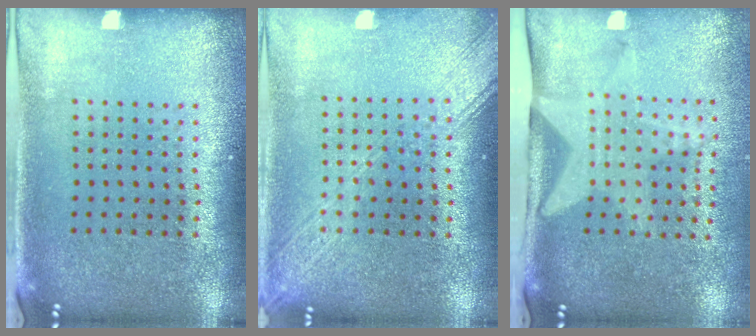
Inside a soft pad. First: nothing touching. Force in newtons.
{"total": 2.0, "press": 2.0, "slide": 0.3}
{"total": 2.0, "press": 1.5, "slide": 1.3}